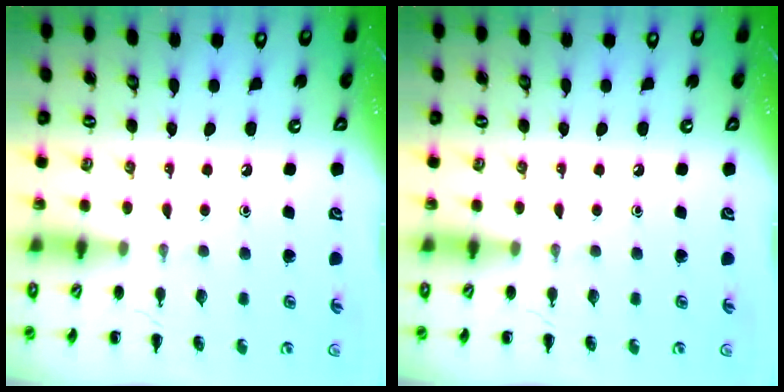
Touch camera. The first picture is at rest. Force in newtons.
{"total": 0.0}